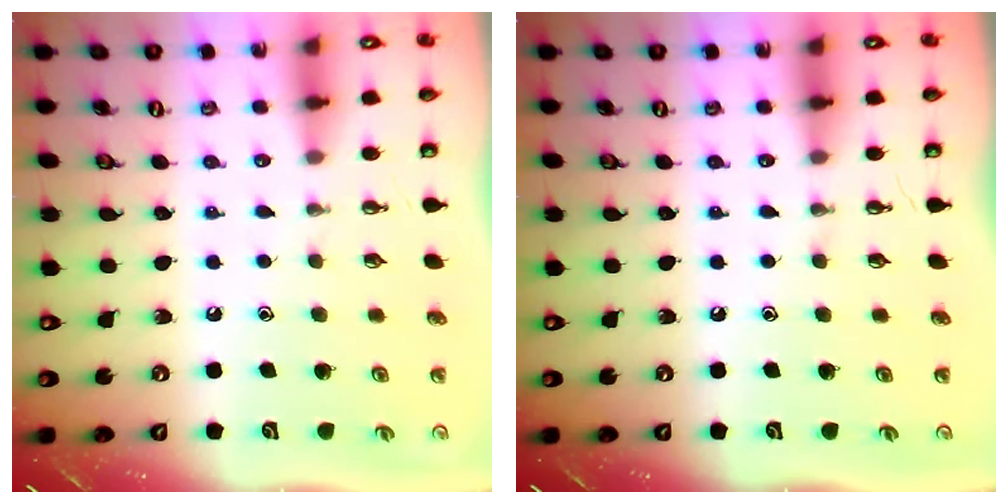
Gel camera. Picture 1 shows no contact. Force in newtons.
{"total": 0.0}